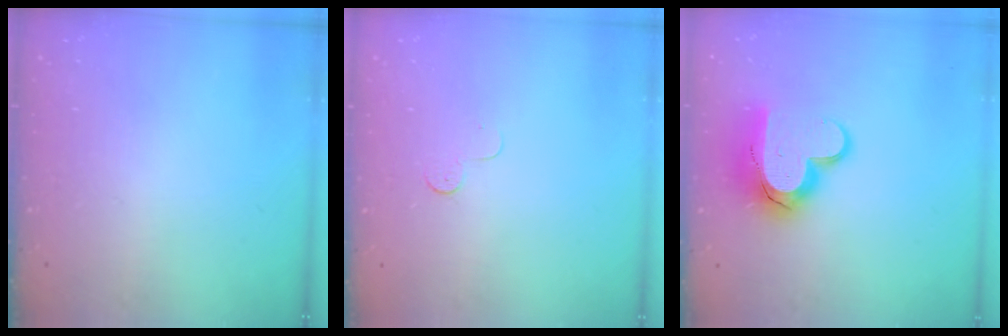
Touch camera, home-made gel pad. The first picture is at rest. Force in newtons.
{"total": 3.6, "press": 3.5, "slide": 0.3}
{"total": 14.1, "press": 14.0, "slide": 1.2}